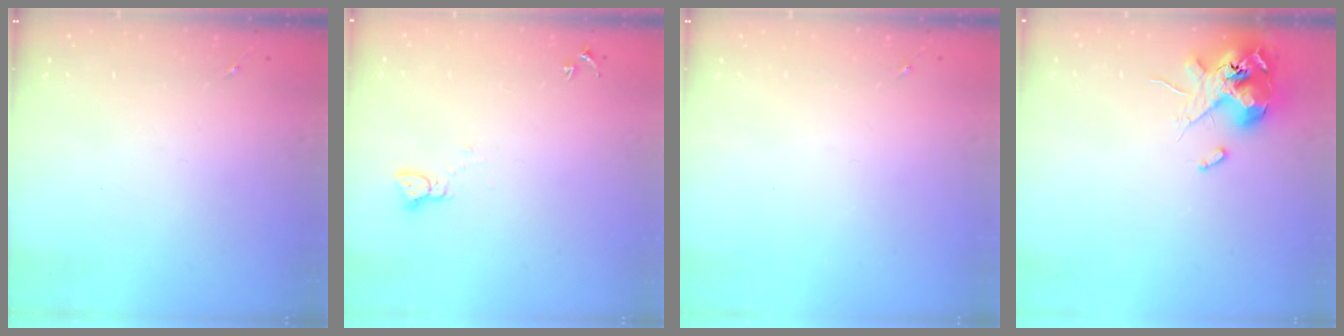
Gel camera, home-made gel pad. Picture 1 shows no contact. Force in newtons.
{"total": 2.2, "press": 2.2, "slide": 0.2}
{"total": 0.0}
{"total": 12.7, "press": 12.5, "slide": 2.2}